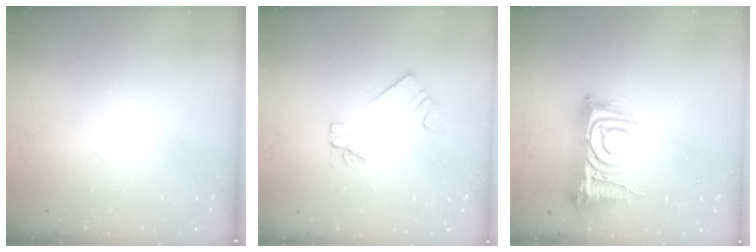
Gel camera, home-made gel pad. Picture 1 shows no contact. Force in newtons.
{"total": 2.2, "press": 2.2, "slide": 0.1}
{"total": 12.8, "press": 12.7, "slide": 1.6}